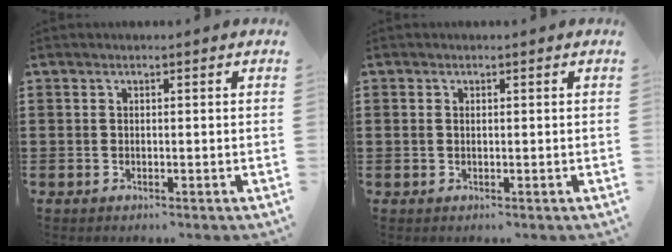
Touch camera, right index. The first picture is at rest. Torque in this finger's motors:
{"motor_torque": [-0.78, 1.11, -0.04, -0.01]}